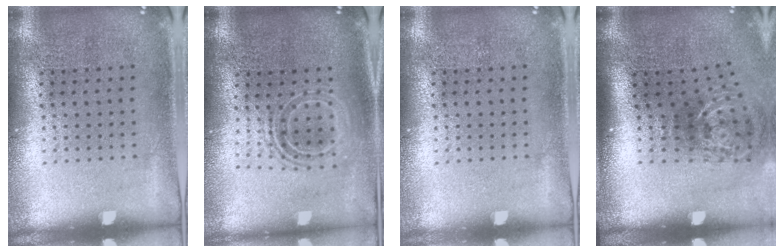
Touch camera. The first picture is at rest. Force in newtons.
{"total": 1.7, "press": 1.3, "slide": 1.1}
{"total": 0.0}
{"total": 2.1, "press": 1.3, "slide": 1.7}